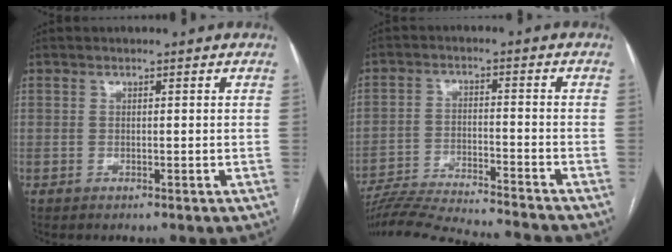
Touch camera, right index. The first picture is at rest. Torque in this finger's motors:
{"motor_torque": [-1.64, -0.50, -1.05, -0.21]}